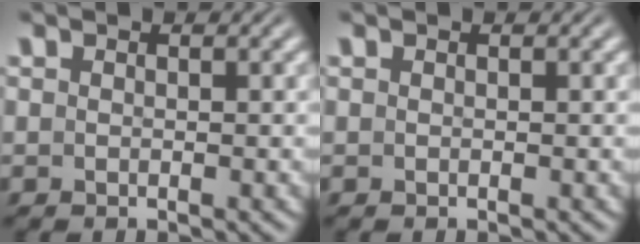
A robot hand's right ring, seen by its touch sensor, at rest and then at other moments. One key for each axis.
{"total": 0.0}